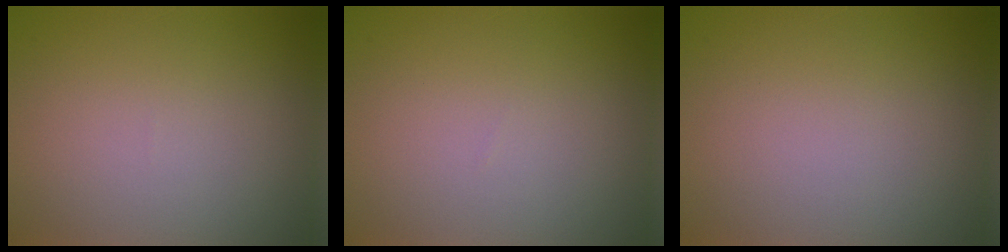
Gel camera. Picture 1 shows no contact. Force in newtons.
{"total": 0.0}
{"total": 0.0}